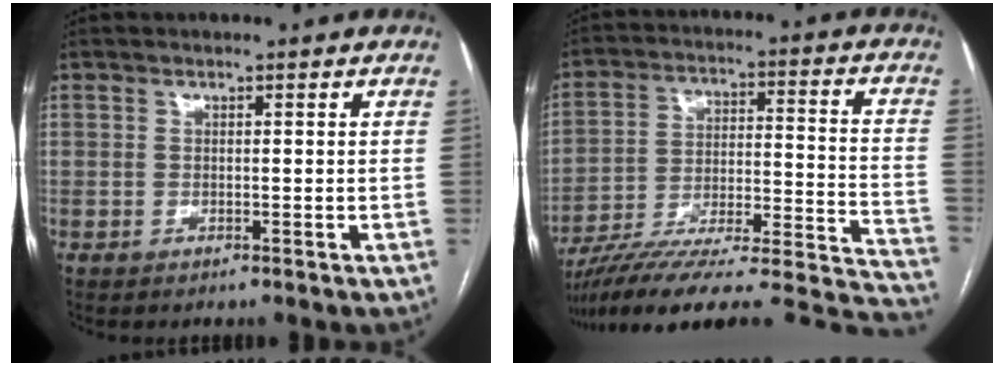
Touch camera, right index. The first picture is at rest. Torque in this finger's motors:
{"motor_torque": [-0.59, -1.55, 0.35, 0.14]}